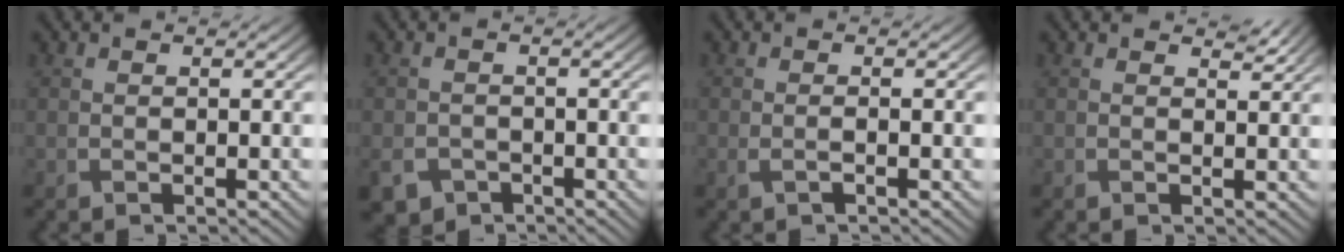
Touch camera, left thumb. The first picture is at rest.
{"total": 3.6, "force": [-2.2, 2.6, 1.2], "torque": [-0.029, -0.012, -0.043]}
{"total": 1.0, "force": [-0.3, 0.2, 0.9], "torque": [-0.020, -0.003, -0.004]}
{"total": 1.0, "force": [0.9, 0.3, 0.3], "torque": [-0.007, -0.005, 0.016]}